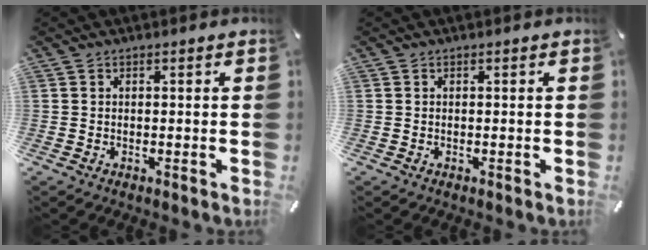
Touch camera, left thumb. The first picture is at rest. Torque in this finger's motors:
{"motor_torque": [0.00, 0.00, 0.00, 0.00, 0.00]}